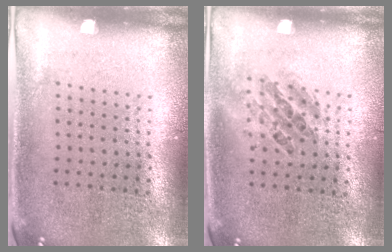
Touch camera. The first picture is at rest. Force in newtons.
{"total": 0.9, "press": 0.8, "slide": 0.4}